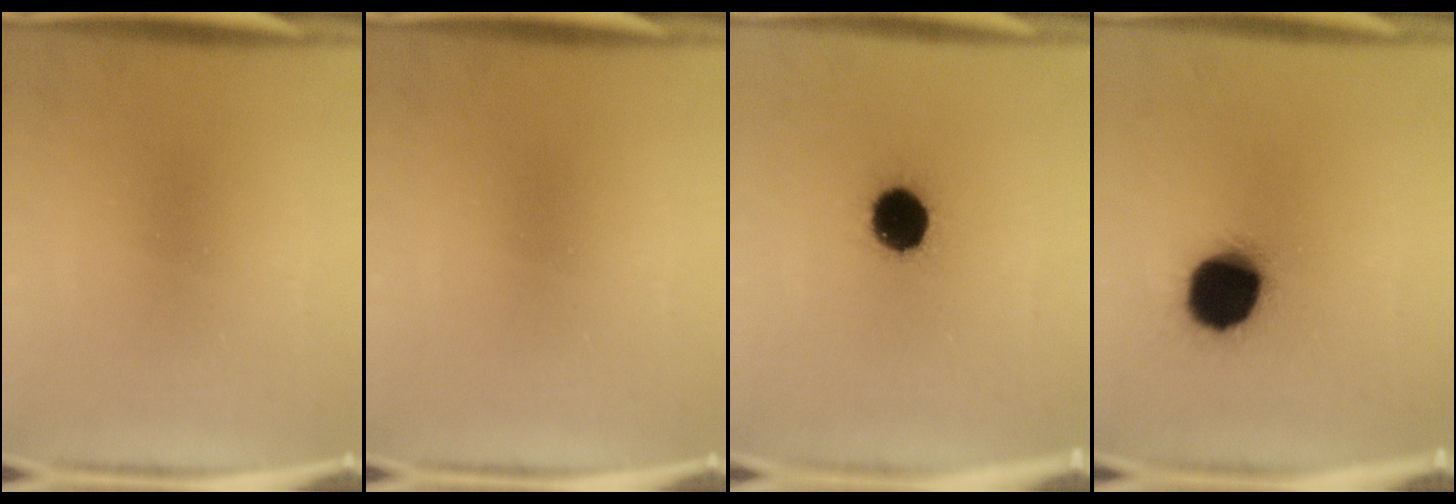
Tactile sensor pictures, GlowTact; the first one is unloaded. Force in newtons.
{"total": 0.0}
{"total": 13.1}
{"total": 17.8}